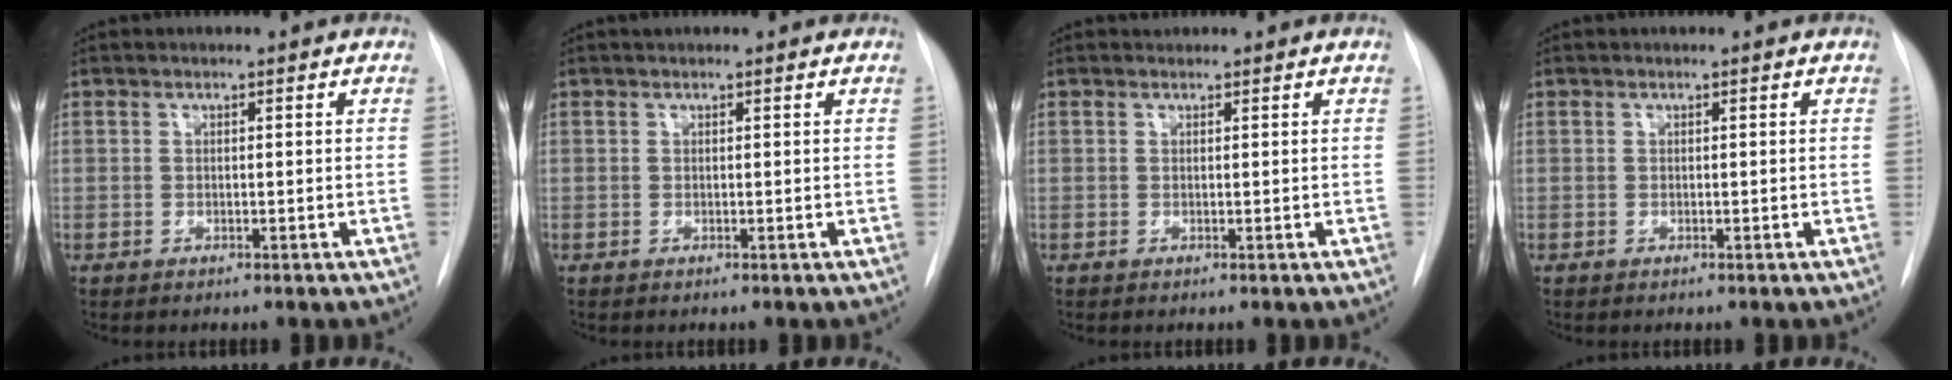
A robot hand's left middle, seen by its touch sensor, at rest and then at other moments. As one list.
[{"total": 1.1, "force": [1.0, 0.3, 0.4], "torque": [-0.010, 0.019, 0.014]}, {"total": 0.5, "force": [0.4, 0.2, -0.1], "torque": [-0.004, 0.008, 0.008]}, {"total": 0.0}]